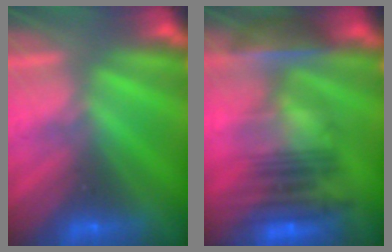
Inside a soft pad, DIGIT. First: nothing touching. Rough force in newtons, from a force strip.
{"total": 7.5}